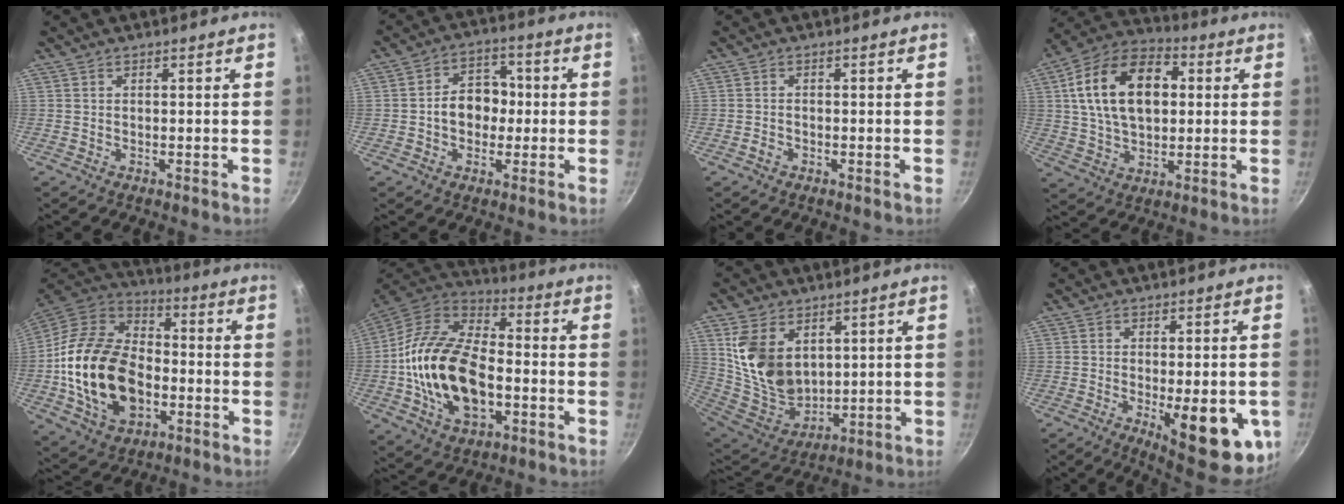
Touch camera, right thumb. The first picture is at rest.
{"total": 8.8, "force": [-0.6, 6.9, 5.5], "torque": [-0.041, 0.024, -0.018]}
{"total": 1.3, "force": [-0.8, 0.9, 0.6], "torque": [-0.012, 0.006, -0.016]}
{"total": 19.1, "force": [3.5, 12.2, 14.2], "torque": [-0.219, 0.019, 0.048]}
{"total": 23.9, "force": [-4.1, 16.0, 17.2], "torque": [-0.295, 0.030, -0.073]}
{"total": 22.3, "force": [-3.4, 13.6, 17.4], "torque": [-0.310, 0.030, -0.067]}
{"total": 15.3, "force": [5.1, 10.4, 9.9], "torque": [-0.160, -0.042, 0.118]}
{"total": 16.8, "force": [-4.4, 6.0, 15.0], "torque": [-0.158, -0.008, -0.048]}